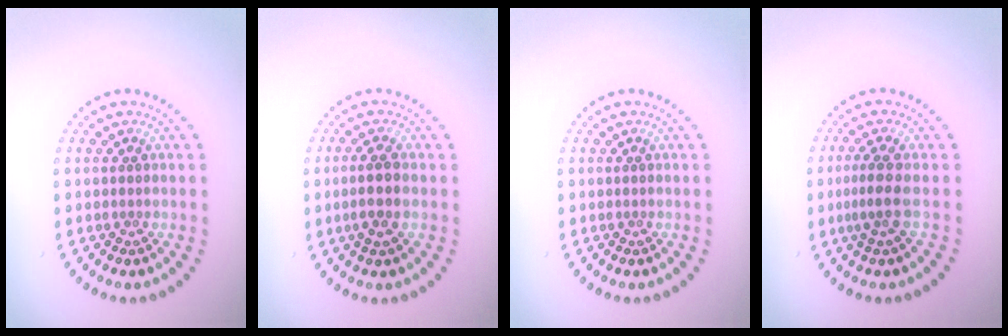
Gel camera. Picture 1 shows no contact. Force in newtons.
{"total": 2.2, "press": 2.0, "slide": 0.9}
{"total": 0.0}
{"total": 2.2, "press": 1.6, "slide": 1.6}